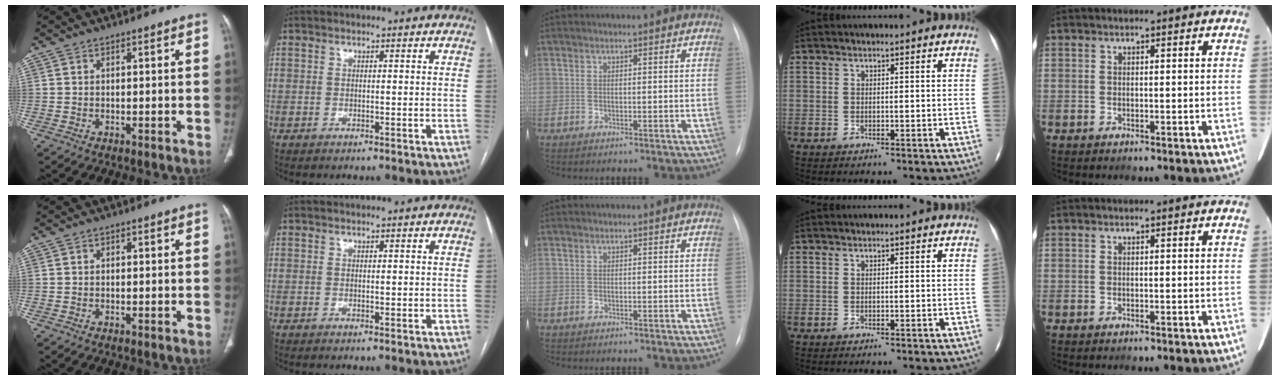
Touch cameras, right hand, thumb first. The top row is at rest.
{"thumb": {"total": 0.7, "force": [0.2, 0.5, 0.5], "torque": [-0.003, 0.002, 0.002]}, "index": {"total": 0.7, "force": [0.1, 0.4, 0.6], "torque": [-0.007, -0.002, 0.003]}}